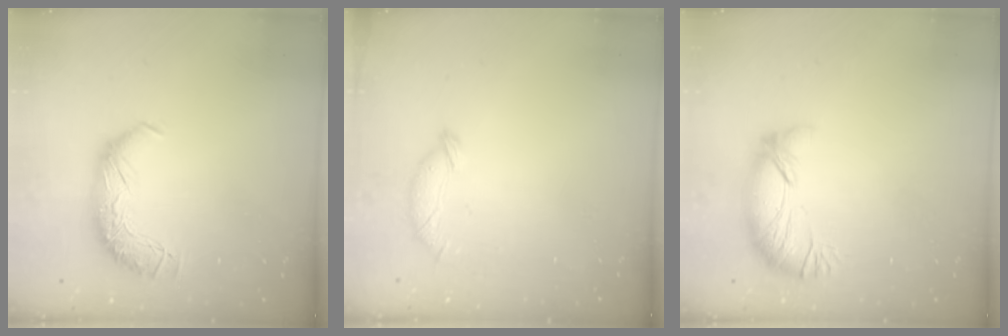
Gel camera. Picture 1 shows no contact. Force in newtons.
{"total": 6.3, "press": 6.2, "slide": 0.4}
{"total": 3.8, "press": 3.2, "slide": 2.1}